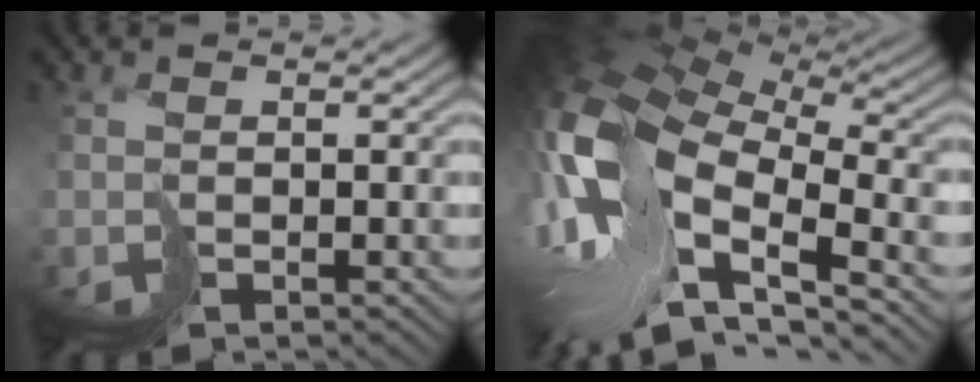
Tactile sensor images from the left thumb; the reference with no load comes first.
{"total": 15.8, "force": [-4.3, 8.7, 12.4], "torque": [-0.300, -0.021, -0.069]}